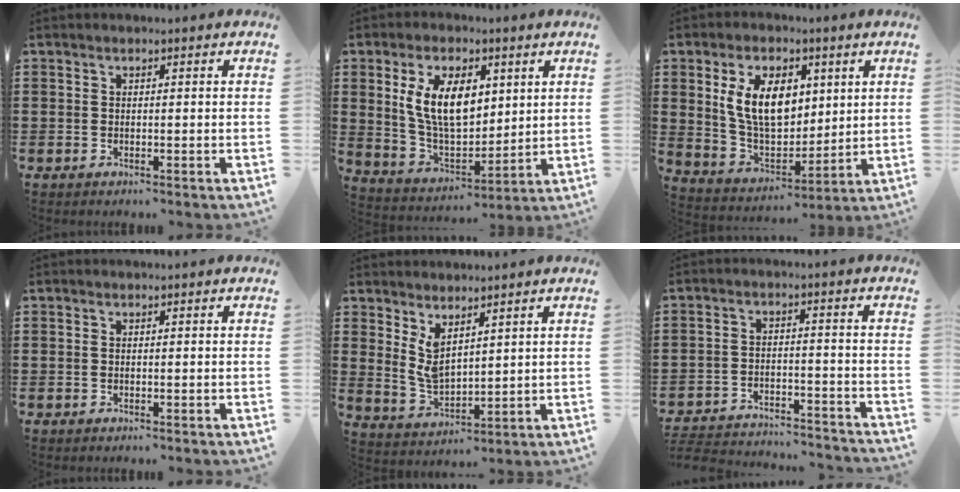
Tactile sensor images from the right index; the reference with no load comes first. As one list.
[{"total": 10.7, "force": [3.3, 6.0, 8.2], "torque": [-0.186, 0.013, 0.061]}, {"total": 10.6, "force": [3.1, 6.7, 7.6], "torque": [-0.180, 0.009, 0.053]}, {"total": 0.0}, {"total": 4.7, "force": [2.9, 2.2, 2.9], "torque": [-0.075, -0.012, 0.053]}, {"total": 4.5, "force": [-4.4, 0.3, 0.8], "torque": [-0.024, -0.001, -0.094]}]